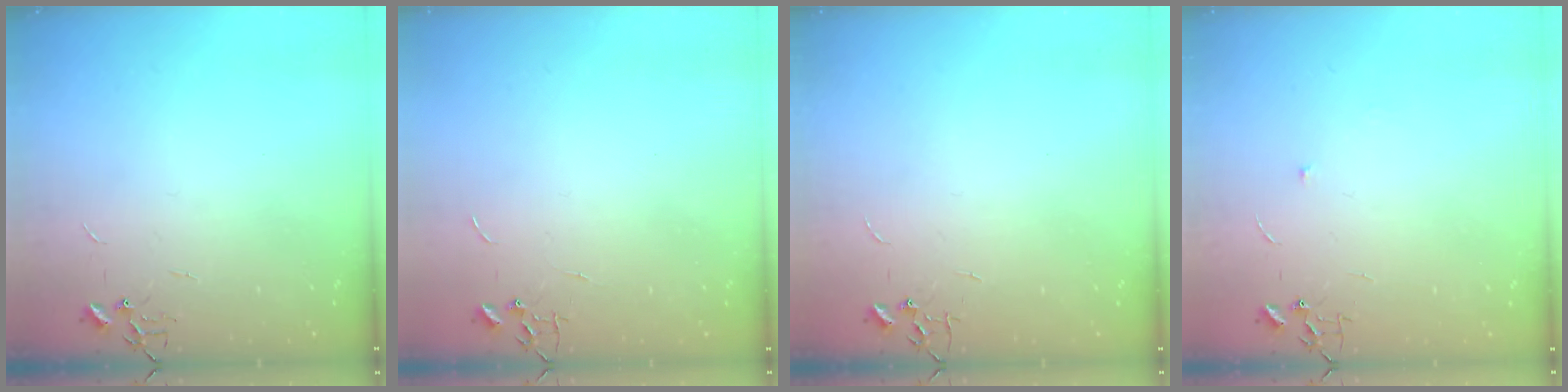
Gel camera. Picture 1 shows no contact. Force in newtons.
{"total": 0.0}
{"total": 0.0}
{"total": 3.7, "press": 3.6, "slide": 0.6}